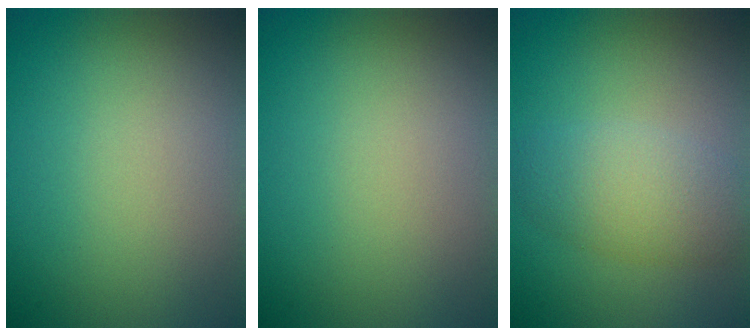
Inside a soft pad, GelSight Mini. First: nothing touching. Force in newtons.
{"total": 0.0}
{"total": 4.0, "press": 4.0, "slide": 0.2}